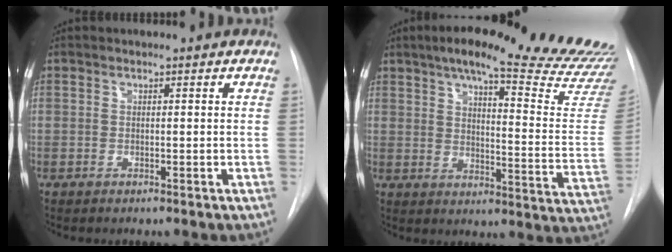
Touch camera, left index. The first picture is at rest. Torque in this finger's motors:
{"motor_torque": [1.03, -1.11, 0.34, 0.06]}